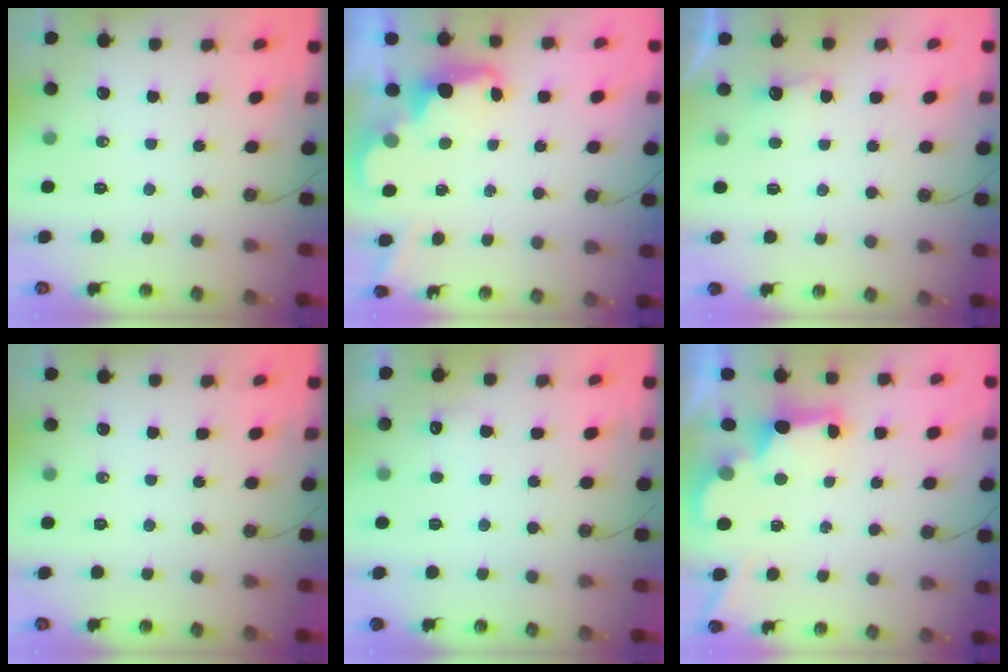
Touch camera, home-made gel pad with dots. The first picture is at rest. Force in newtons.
{"total": 2.3, "press": 2.2, "slide": 0.5}
{"total": 2.4, "press": 2.2, "slide": 0.9}
{"total": 0.0}
{"total": 3.7, "press": 3.6, "slide": 1.0}
{"total": 2.8, "press": 2.7, "slide": 0.9}